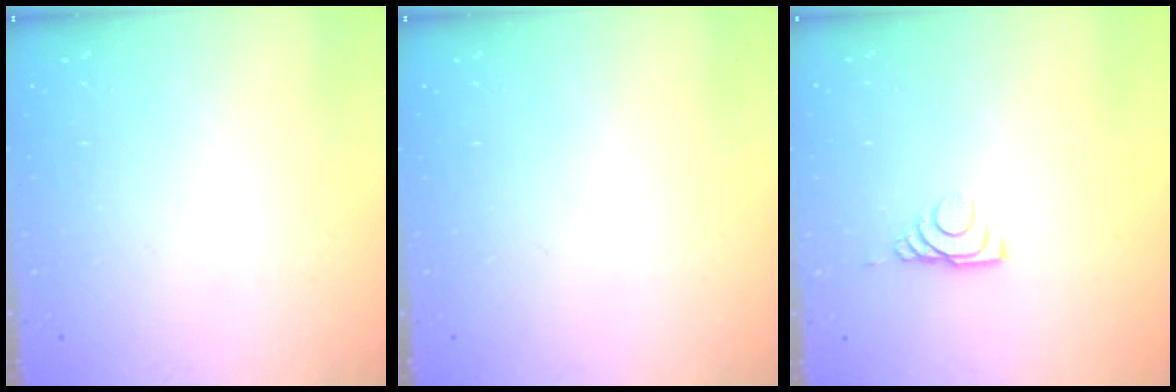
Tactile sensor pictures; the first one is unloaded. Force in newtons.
{"total": 0.0}
{"total": 5.6, "press": 5.5, "slide": 0.8}